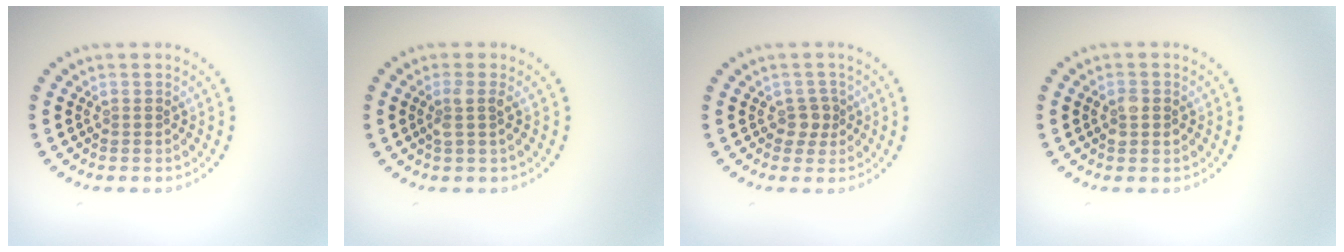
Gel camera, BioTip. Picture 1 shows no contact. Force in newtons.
{"total": 1.6, "press": 1.3, "slide": 1.0}
{"total": 1.6, "press": 1.3, "slide": 0.9}
{"total": 1.9, "press": 1.9, "slide": 0.1}